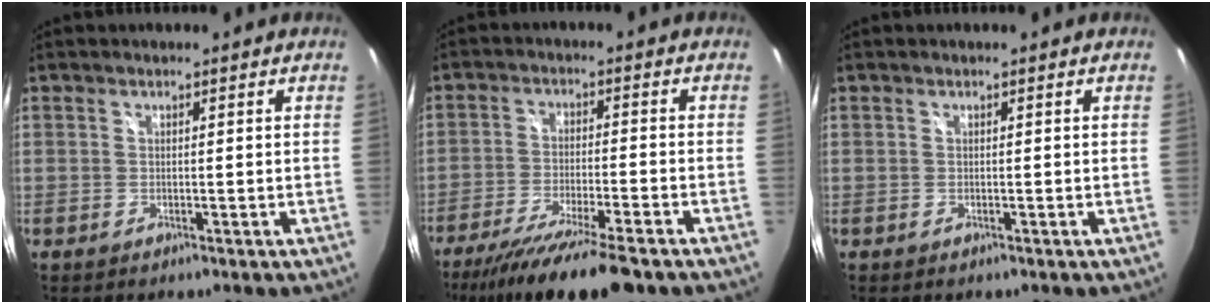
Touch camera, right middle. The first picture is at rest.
{"total": 16.0, "force": [-12.6, 2.1, 9.7], "torque": [-0.192, -0.042, -0.208]}
{"total": 0.0}